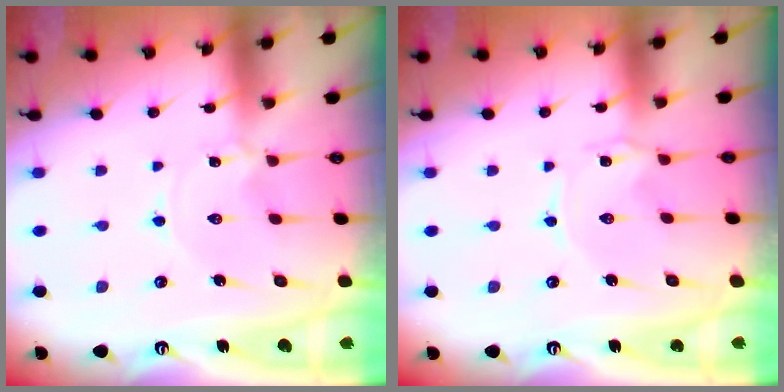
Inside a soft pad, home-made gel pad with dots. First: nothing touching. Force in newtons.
{"total": 0.7, "press": 0.7, "slide": 0.2}